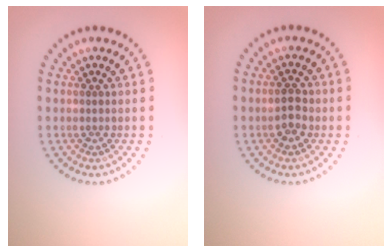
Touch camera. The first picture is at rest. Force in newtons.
{"total": 2.2, "press": 2.2, "slide": 0.2}